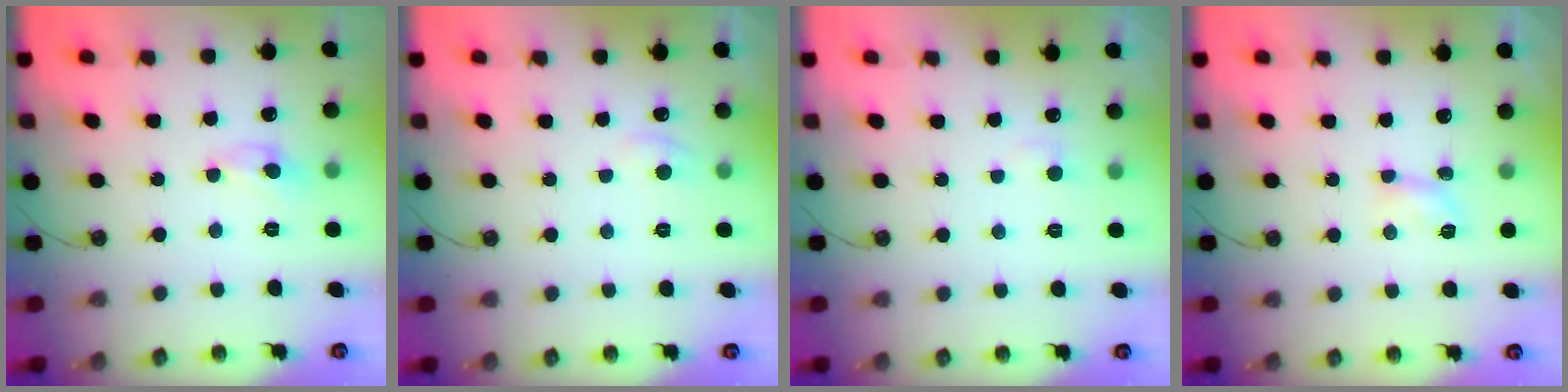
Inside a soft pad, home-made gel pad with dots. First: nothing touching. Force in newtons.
{"total": 1.0, "press": 0.8, "slide": 0.7}
{"total": 2.0, "press": 1.9, "slide": 0.6}
{"total": 2.9, "press": 2.9, "slide": 0.5}